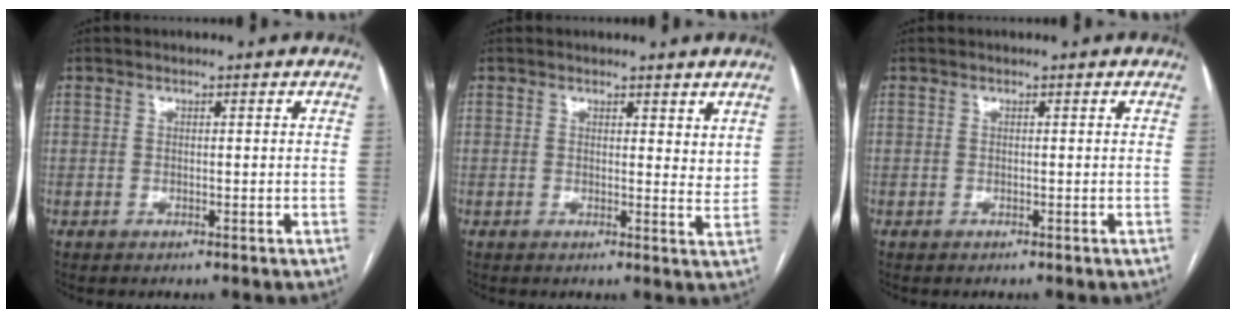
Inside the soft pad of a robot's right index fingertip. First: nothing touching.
{"total": 3.4, "force": [2.6, 1.3, 1.7], "torque": [-0.019, -0.013, 0.032]}
{"total": 0.0}